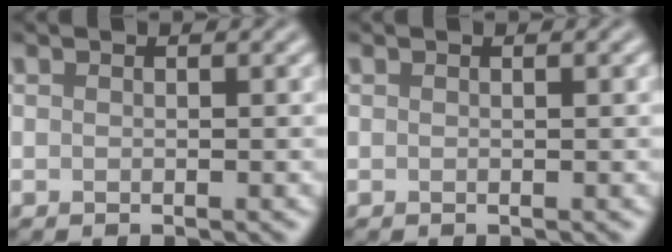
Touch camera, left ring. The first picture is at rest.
{"total": 0.0}